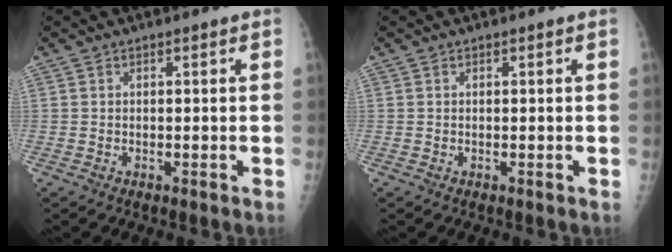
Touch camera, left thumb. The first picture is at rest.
{"total": 0.0}